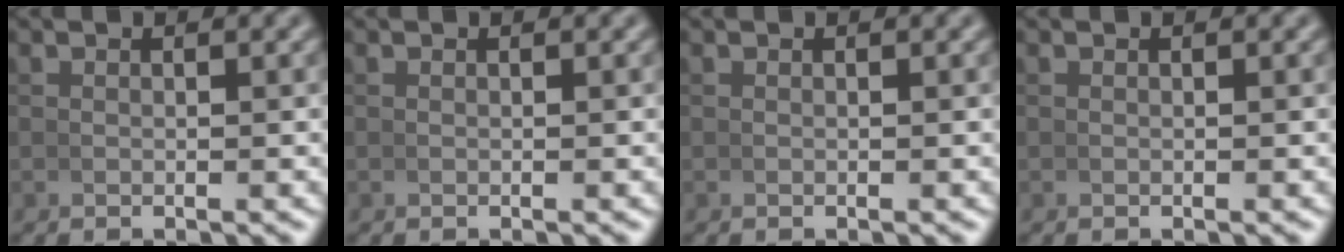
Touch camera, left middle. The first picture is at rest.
{"total": 0.0}
{"total": 0.0}
{"total": 0.0}